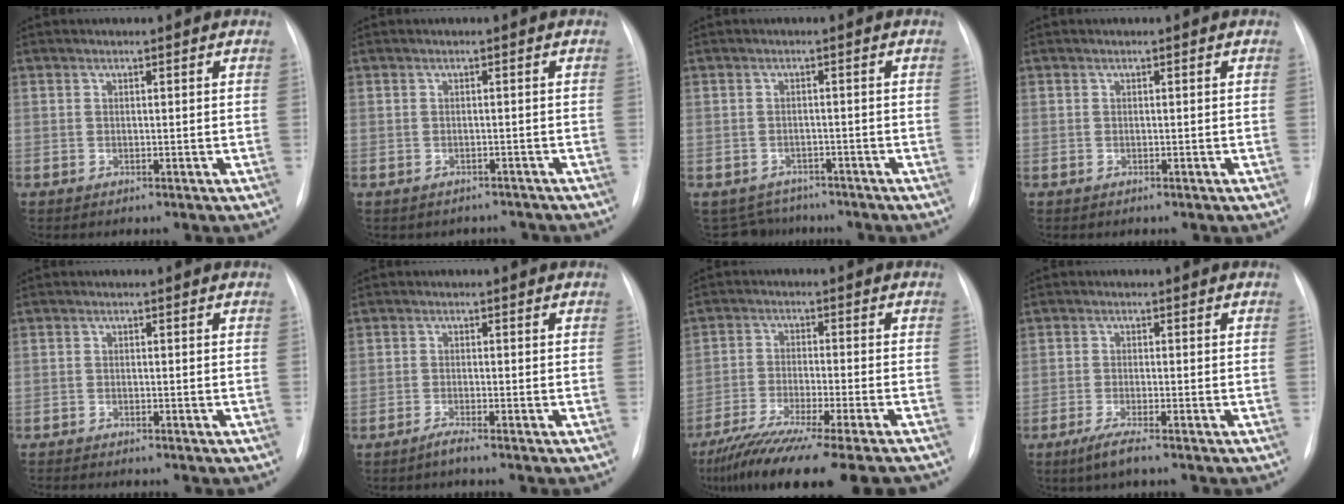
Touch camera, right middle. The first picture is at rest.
{"total": 3.3, "force": [-3.0, 1.5, -0.2], "torque": [0.004, 0.012, -0.036]}
{"total": 5.8, "force": [-5.1, 2.7, -0.5], "torque": [0.007, 0.012, -0.068]}
{"total": 0.0}
{"total": 2.2, "force": [-2.0, 0.2, 0.8], "torque": [-0.011, -0.004, -0.028]}
{"total": 1.4, "force": [-1.1, -0.4, 0.7], "torque": [-0.017, -0.002, -0.023]}
{"total": 17.7, "force": [-14.5, 0.1, 10.1], "torque": [-0.150, -0.046, -0.229]}
{"total": 3.0, "force": [-2.0, -0.1, 2.2], "torque": [-0.054, -0.011, -0.043]}